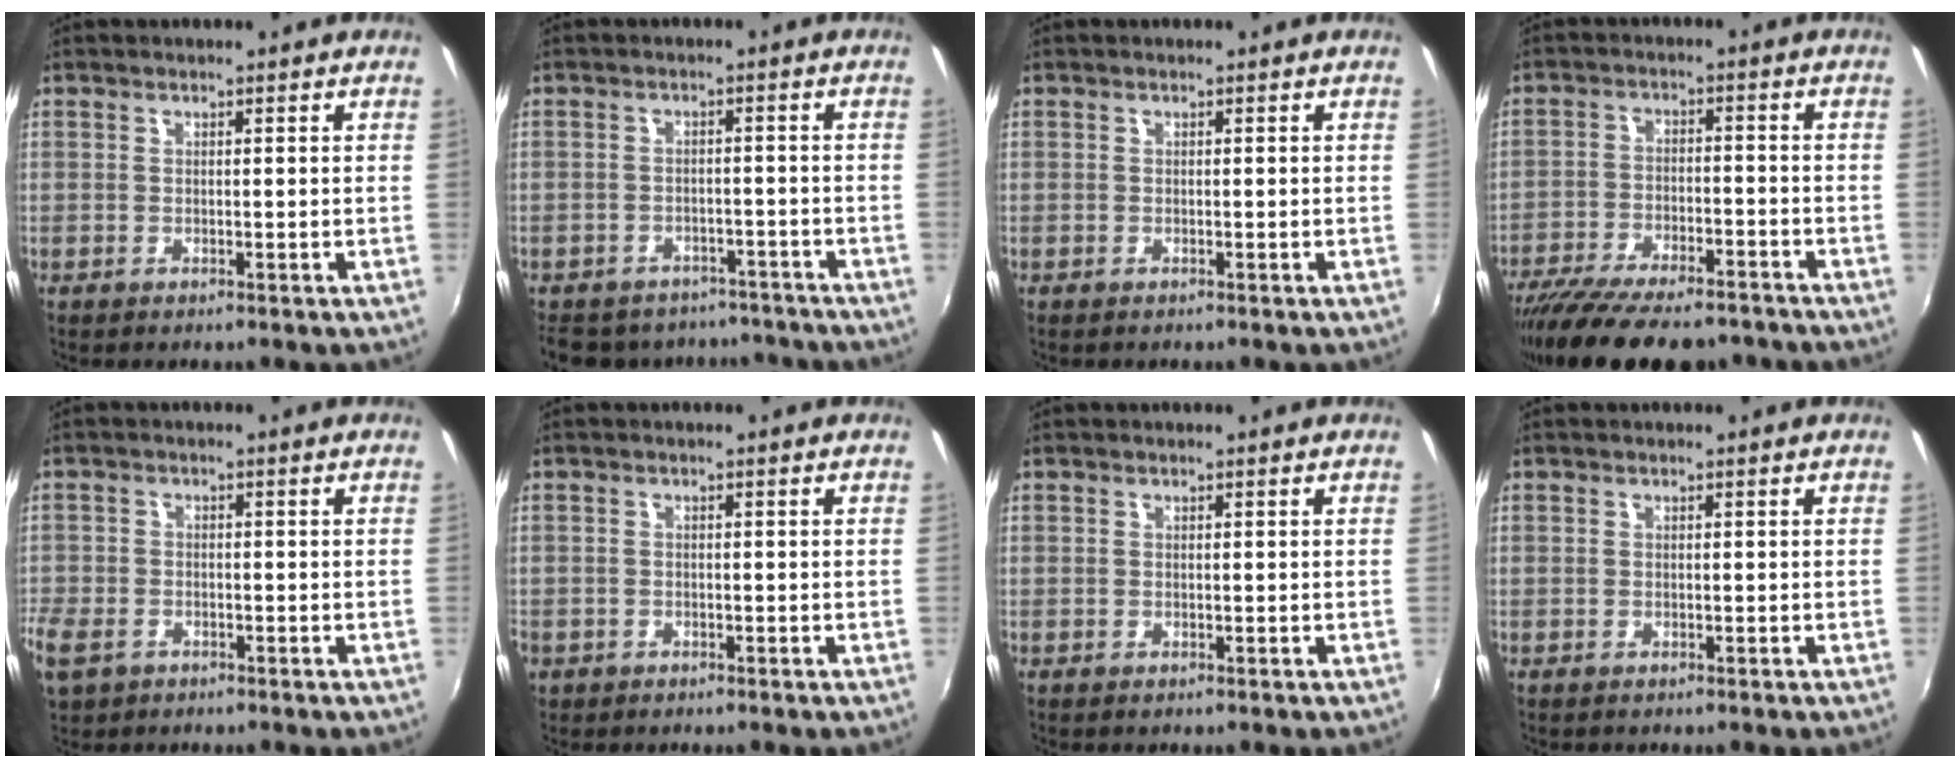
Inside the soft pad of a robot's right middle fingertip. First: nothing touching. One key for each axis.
{"total": 14.9, "fx": -12.4, "fy": 6.6, "fz": 4.8, "tx": -0.111, "ty": 0.013, "tz": -0.155}
{"total": 0.0}
{"total": 18.8, "fx": -15.4, "fy": 5.4, "fz": 9.3, "tx": -0.187, "ty": -0.036, "tz": -0.235}
{"total": 9.9, "fx": -5.2, "fy": 6.8, "fz": 5.1, "tx": -0.150, "ty": -0.018, "tz": -0.100}
{"total": 2.4, "fx": -1.3, "fy": 1.9, "fz": 0.8, "tx": -0.023, "ty": -0.002, "tz": -0.022}
{"total": 0.0}
{"total": 0.0}